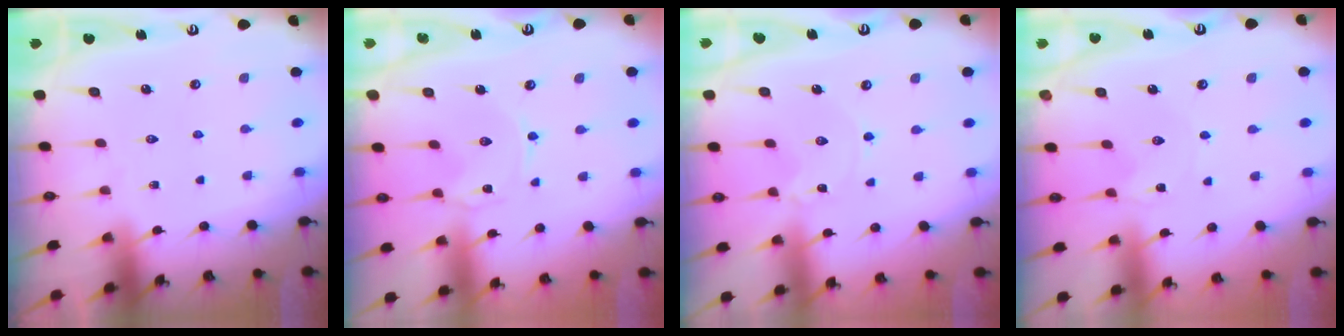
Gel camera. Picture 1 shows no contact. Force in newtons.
{"total": 0.0}
{"total": 0.0}
{"total": 0.0}